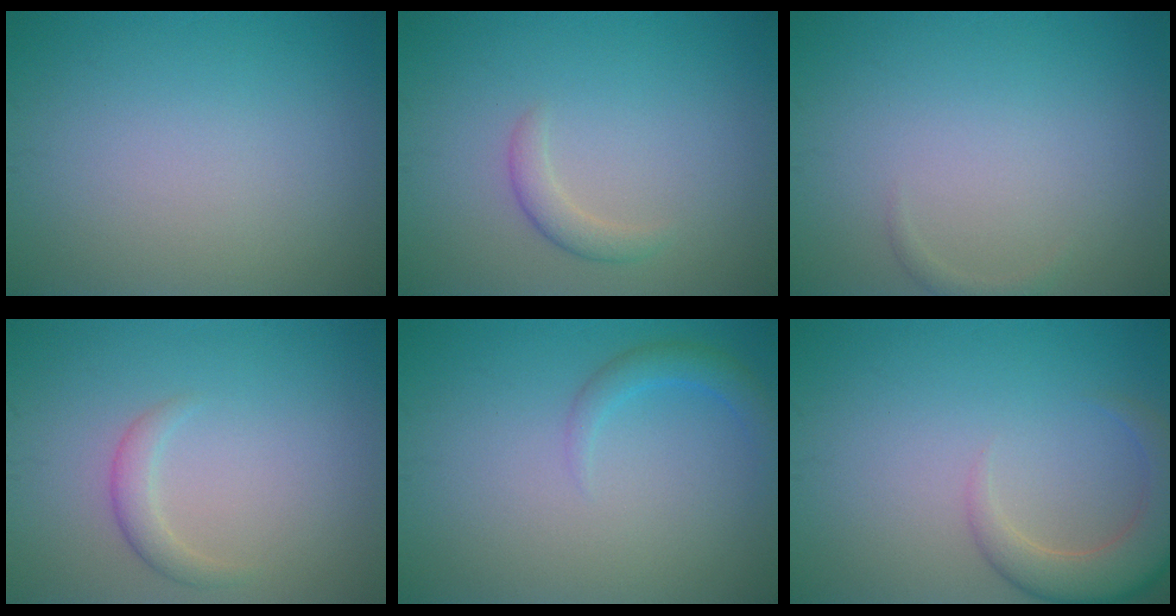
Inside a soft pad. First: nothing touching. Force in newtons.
{"total": 1.6, "press": 1.6, "slide": 0.1}
{"total": 0.7, "press": 0.7, "slide": 0.0}
{"total": 1.6, "press": 1.6, "slide": 0.1}
{"total": 1.8, "press": 1.8, "slide": 0.2}
{"total": 4.6, "press": 4.6, "slide": 0.5}